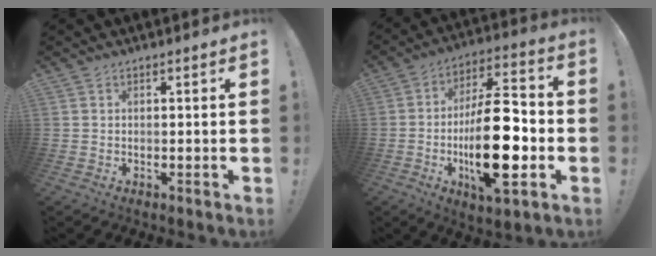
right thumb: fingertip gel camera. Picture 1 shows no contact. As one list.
[{"total": 23.6, "force": [-4.6, 8.9, 21.3], "torque": [-0.380, 0.019, -0.069]}]